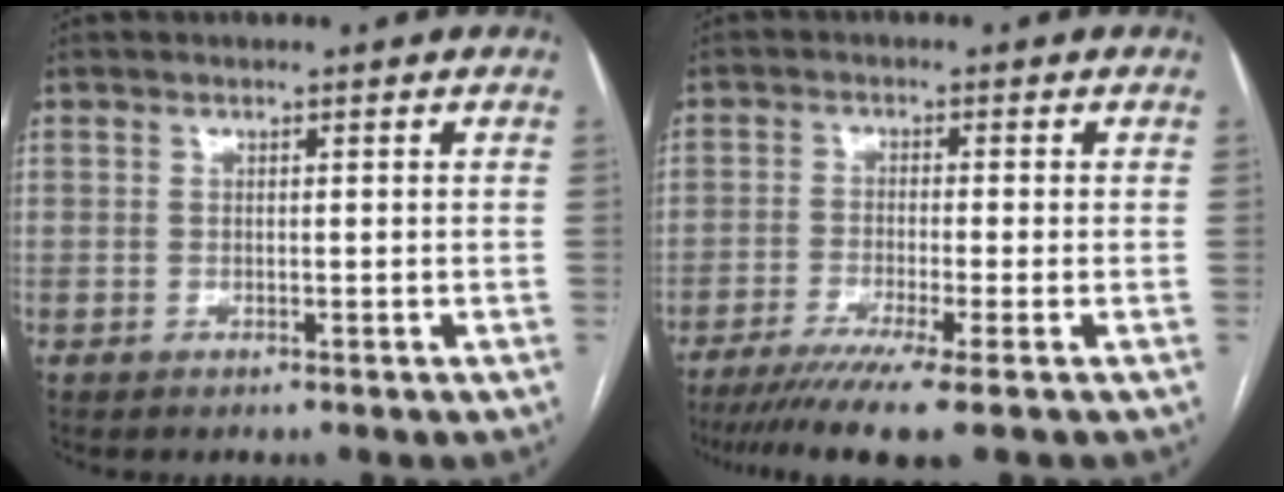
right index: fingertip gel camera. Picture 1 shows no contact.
{"total": 9.3, "force": [-6.6, -1.0, 6.4], "torque": [-0.097, -0.023, -0.105]}